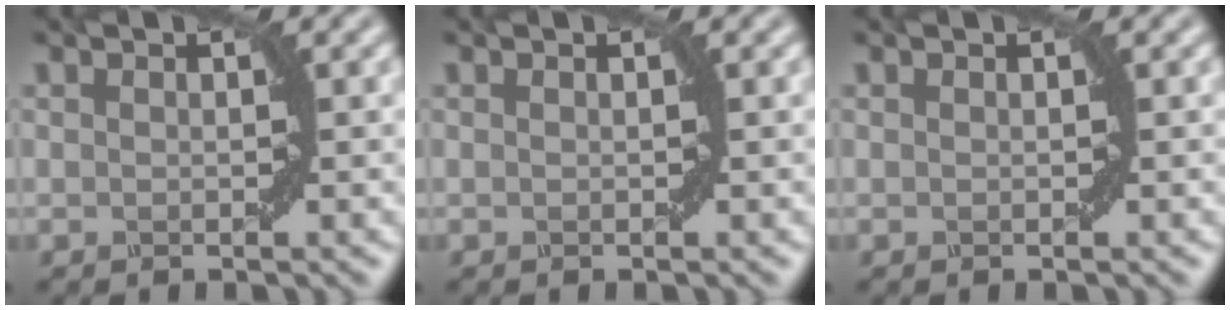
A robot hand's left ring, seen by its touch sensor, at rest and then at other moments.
{"total": 0.0}
{"total": 0.0}